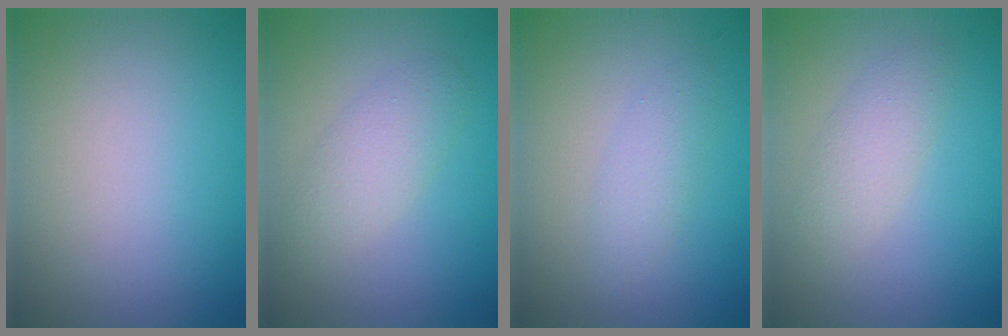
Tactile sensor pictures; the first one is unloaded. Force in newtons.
{"total": 2.7, "press": 2.7, "slide": 0.2}
{"total": 1.9, "press": 1.9, "slide": 0.1}
{"total": 2.4, "press": 2.4, "slide": 0.1}